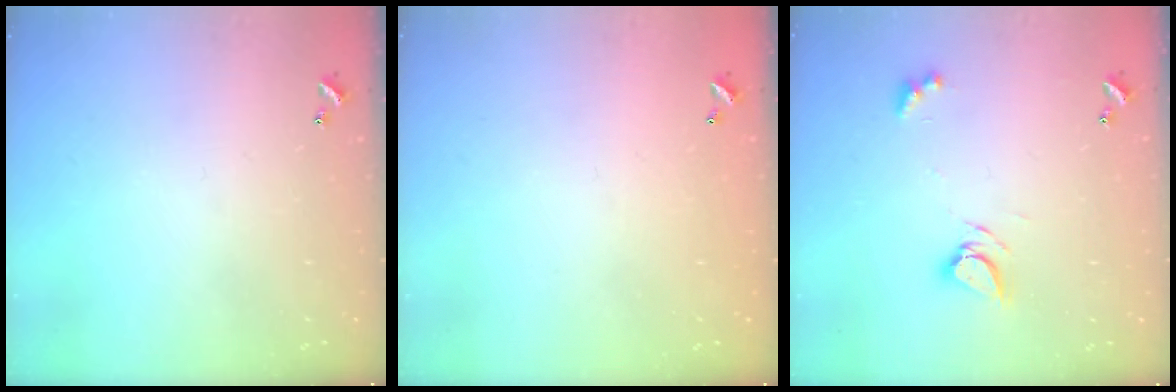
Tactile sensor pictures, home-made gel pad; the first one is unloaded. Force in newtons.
{"total": 2.8, "press": 2.8, "slide": 0.1}
{"total": 6.0, "press": 6.0, "slide": 0.2}